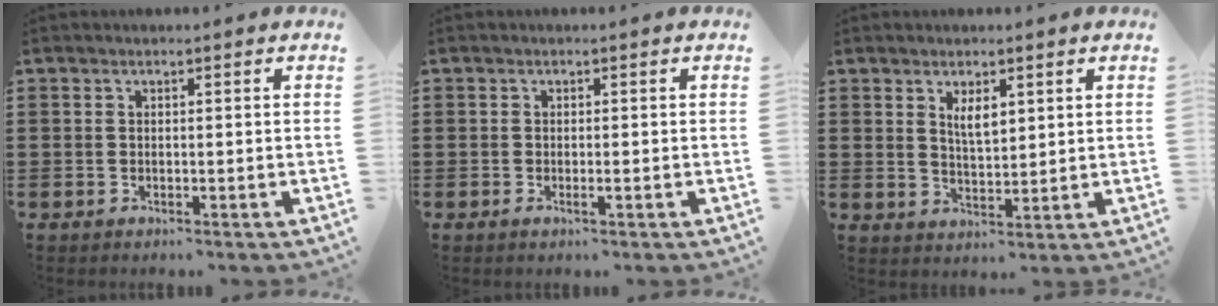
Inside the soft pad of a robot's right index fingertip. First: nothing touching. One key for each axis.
{"total": 1.0, "fx": -0.3, "fy": 0.2, "fz": 0.9, "tx": -0.016, "ty": -0.003, "tz": -0.005}
{"total": 3.4, "fx": 1.7, "fy": 1.3, "fz": 2.6, "tx": -0.047, "ty": 0.000, "tz": 0.028}